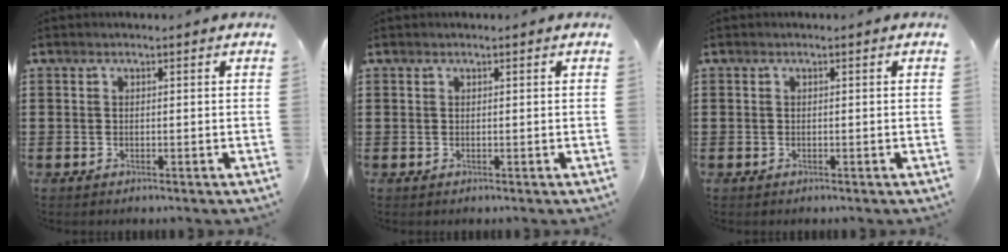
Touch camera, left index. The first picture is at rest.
{"total": 0.0}
{"total": 0.0}